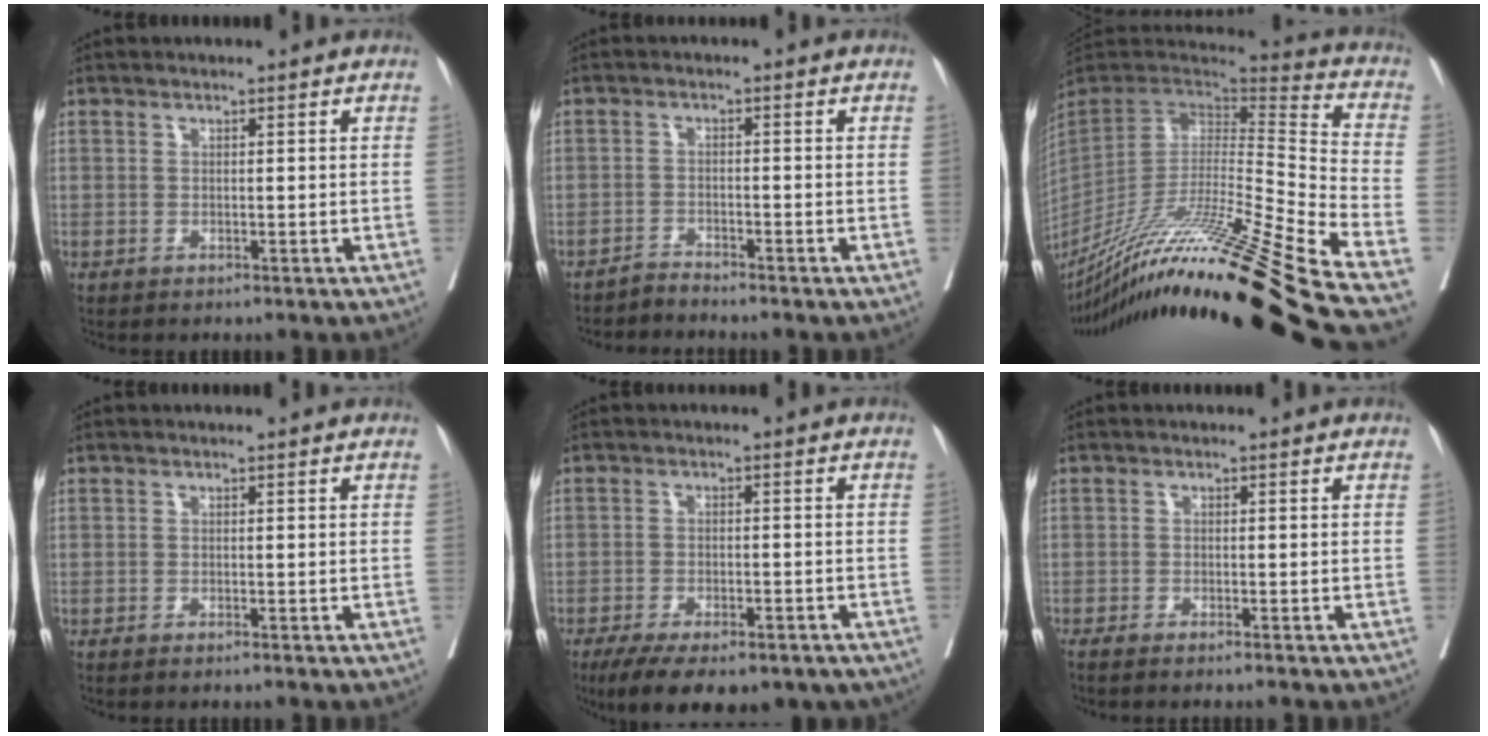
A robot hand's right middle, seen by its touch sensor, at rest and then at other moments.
{"total": 1.9, "force": [-1.8, -0.5, -0.4], "torque": [0.012, -0.006, -0.035]}
{"total": 34.5, "force": [-25.7, -2.3, 22.9], "torque": [-0.344, -0.073, -0.443]}
{"total": 3.1, "force": [-2.7, -0.3, 1.5], "torque": [-0.012, 0.001, -0.034]}
{"total": 15.9, "force": [-11.4, 6.1, 9.2], "torque": [-0.150, -0.016, -0.152]}
{"total": 5.7, "force": [-4.9, -0.7, 2.7], "torque": [-0.016, -0.004, -0.070]}